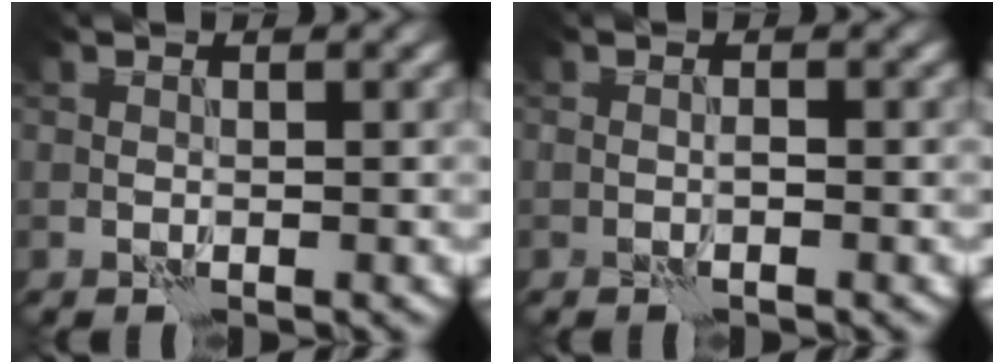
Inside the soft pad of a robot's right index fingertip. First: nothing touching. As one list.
[{"total": 0.7, "force": [0.2, -0.7, -0.2], "torque": [0.005, 0.001, 0.007]}]